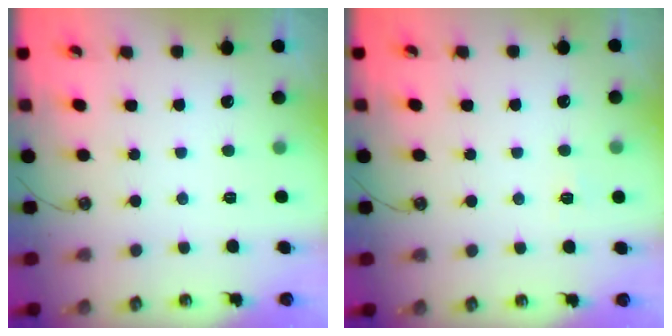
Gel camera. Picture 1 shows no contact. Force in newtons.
{"total": 3.4, "press": 3.4, "slide": 0.4}